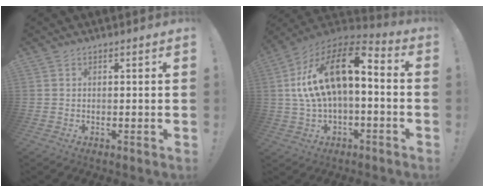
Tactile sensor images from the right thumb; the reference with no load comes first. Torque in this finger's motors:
{"motor_torque": [1.62, 2.15, 2.36, -0.41, 0.46]}